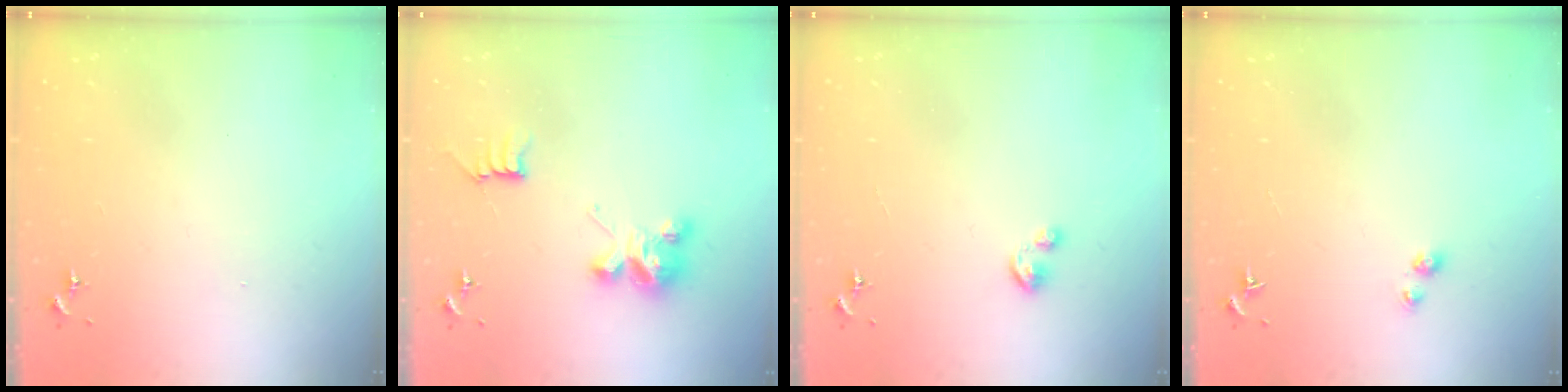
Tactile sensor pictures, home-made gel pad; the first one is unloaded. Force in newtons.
{"total": 8.4, "press": 8.4, "slide": 0.5}
{"total": 3.0, "press": 3.0, "slide": 0.3}
{"total": 2.8, "press": 2.8, "slide": 0.2}